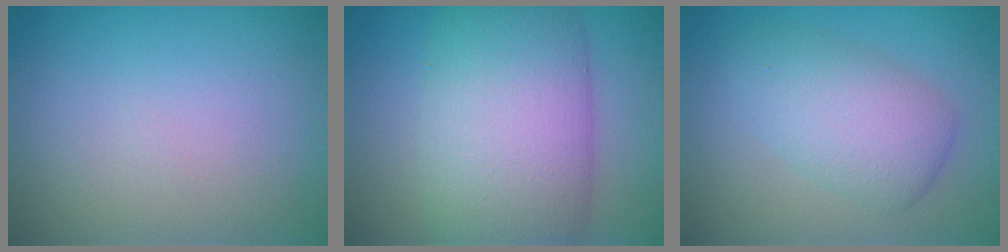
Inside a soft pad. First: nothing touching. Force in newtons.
{"total": 11.2, "press": 11.2, "slide": 0.6}
{"total": 4.6, "press": 4.6, "slide": 0.1}